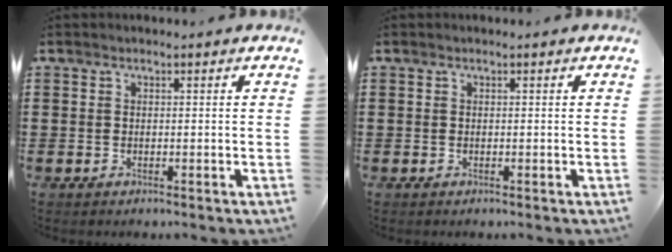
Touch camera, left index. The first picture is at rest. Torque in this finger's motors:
{"motor_torque": [0.00, 0.00, 0.00, 0.00]}